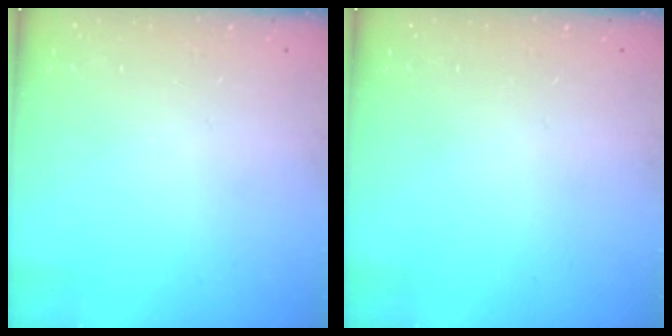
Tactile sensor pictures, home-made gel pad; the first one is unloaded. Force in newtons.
{"total": 0.0}